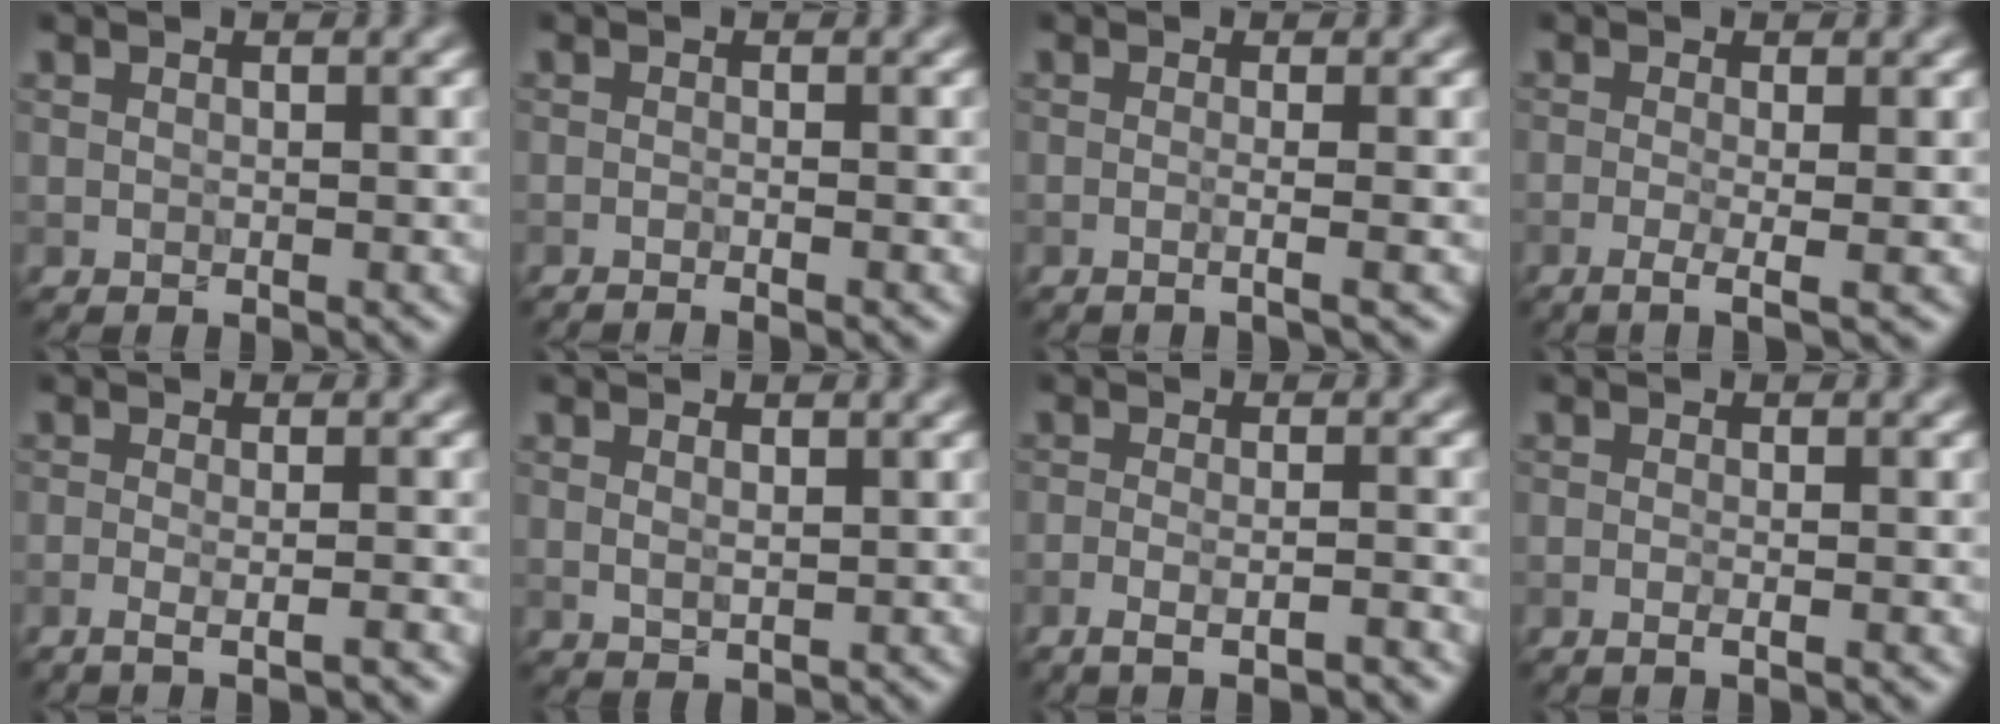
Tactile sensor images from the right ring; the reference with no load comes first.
{"total": 1.7, "force": [-1.1, 0.5, 1.2], "torque": [-0.007, 0.001, -0.020]}
{"total": 2.6, "force": [0.0, 1.3, 2.2], "torque": [-0.005, -0.002, -0.030]}
{"total": 3.1, "force": [-0.8, 1.1, 2.8], "torque": [-0.039, 0.000, -0.021]}
{"total": 3.5, "force": [-2.1, 1.0, 2.6], "torque": [-0.019, 0.002, -0.036]}
{"total": 1.2, "force": [0.4, 0.8, 0.9], "torque": [-0.019, 0.000, 0.010]}
{"total": 4.2, "force": [-3.0, 0.9, 2.7], "torque": [-0.038, 0.001, -0.052]}
{"total": 1.7, "force": [-0.6, 0.8, 1.4], "torque": [-0.002, 0.000, -0.023]}